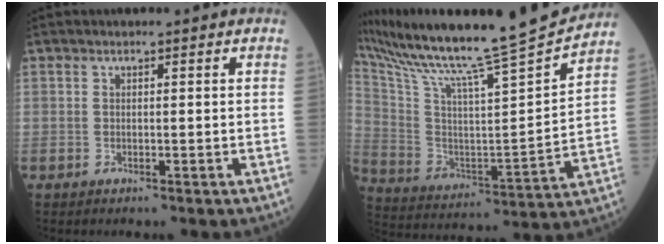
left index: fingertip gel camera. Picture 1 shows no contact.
{"total": 23.5, "force": [21.1, -2.0, 10.2], "torque": [-0.205, -0.065, 0.340]}